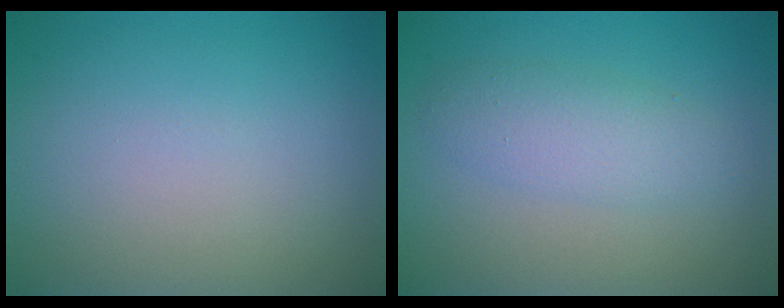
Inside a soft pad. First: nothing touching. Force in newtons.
{"total": 3.0, "press": 3.0, "slide": 0.2}